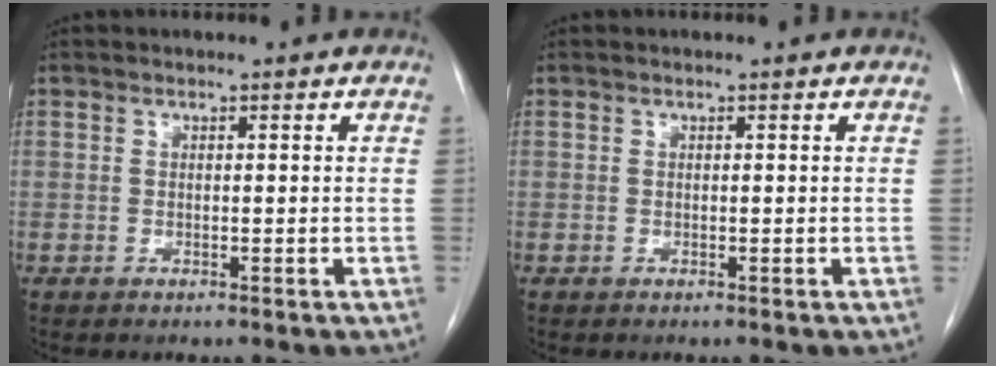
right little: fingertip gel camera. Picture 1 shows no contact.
{"total": 0.0}